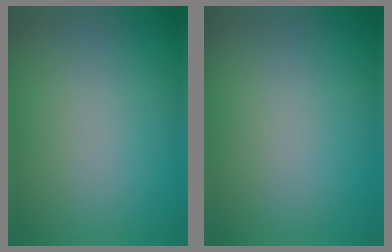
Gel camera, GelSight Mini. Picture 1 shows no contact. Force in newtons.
{"total": 0.0}